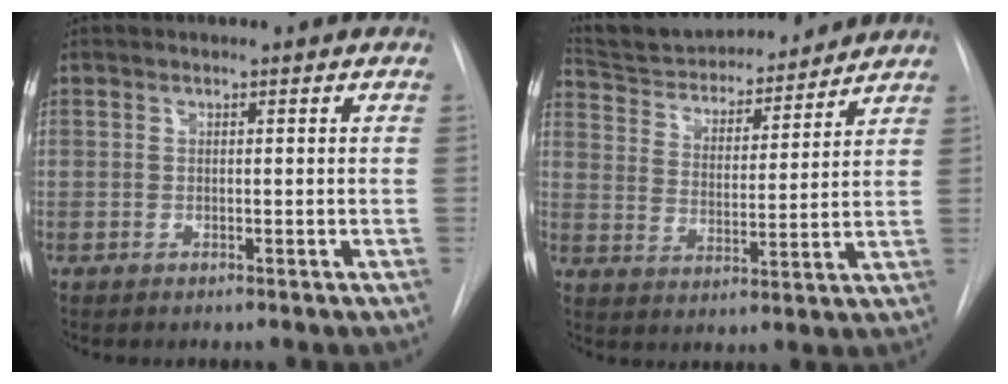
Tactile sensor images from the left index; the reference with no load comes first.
{"total": 16.6, "force": [15.6, 3.8, 4.4], "torque": [-0.069, 0.009, 0.247]}